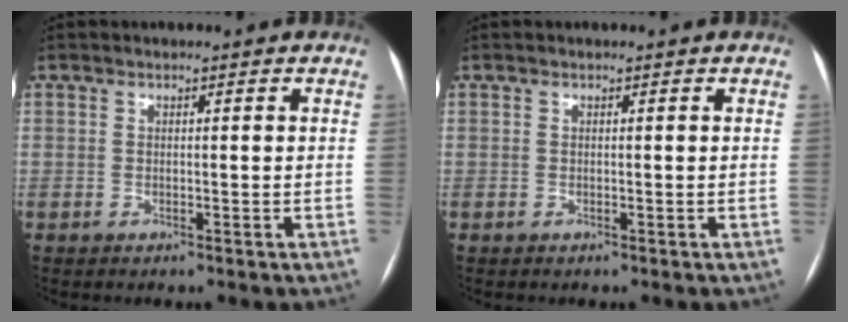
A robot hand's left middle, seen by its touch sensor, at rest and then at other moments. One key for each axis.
{"total": 0.0}